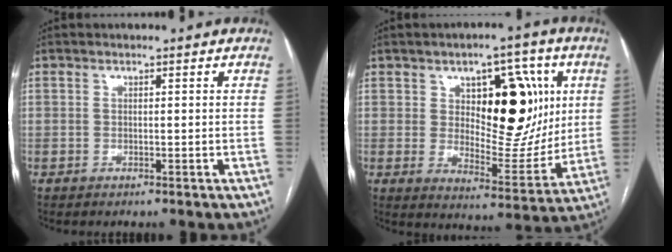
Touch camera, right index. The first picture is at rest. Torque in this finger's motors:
{"motor_torque": [0.42, 0.19, 0.28, 0.07]}